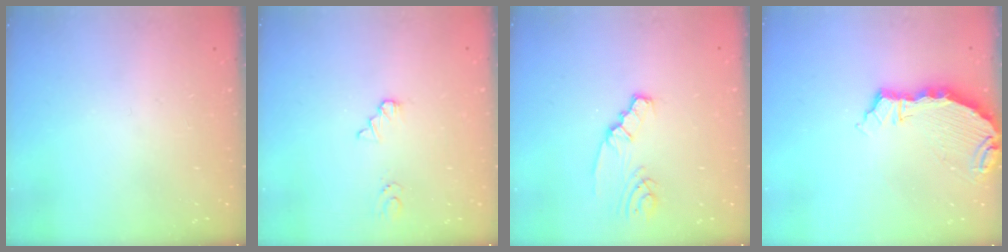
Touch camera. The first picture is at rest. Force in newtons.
{"total": 1.3, "press": 1.3, "slide": 0.2}
{"total": 2.7, "press": 2.7, "slide": 0.4}
{"total": 7.4, "press": 6.4, "slide": 3.7}